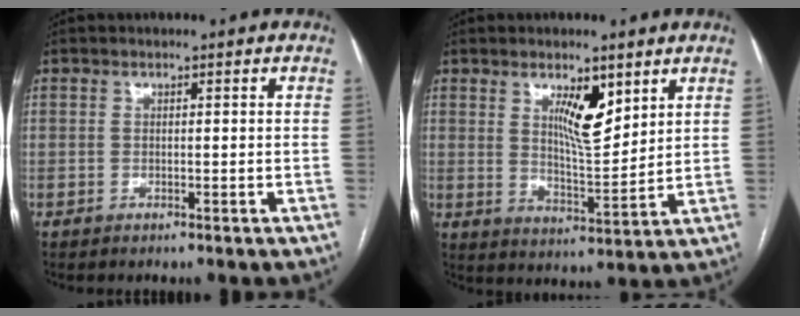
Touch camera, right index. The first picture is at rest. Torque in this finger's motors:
{"motor_torque": [0.17, 0.17, 0.16, 0.06]}